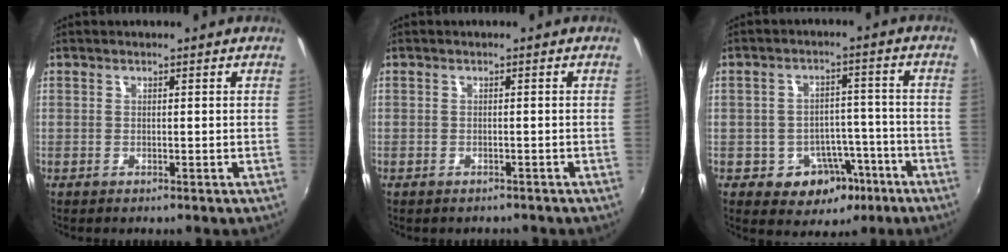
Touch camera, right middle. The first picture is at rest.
{"total": 1.5, "force": [-1.3, 0.7, 0.4], "torque": [-0.010, -0.007, -0.016]}
{"total": 8.3, "force": [-4.1, 6.5, 3.3], "torque": [-0.057, 0.028, -0.037]}